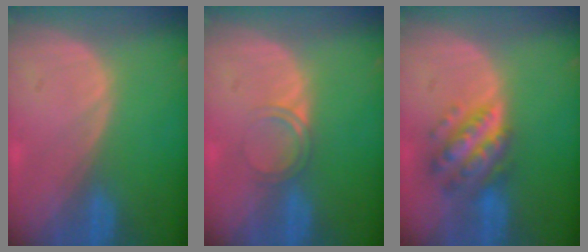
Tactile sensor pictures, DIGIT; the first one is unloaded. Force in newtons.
{"total": 2.4, "press": 2.4, "slide": 0.2}
{"total": 7.0, "press": 7.0, "slide": 0.4}